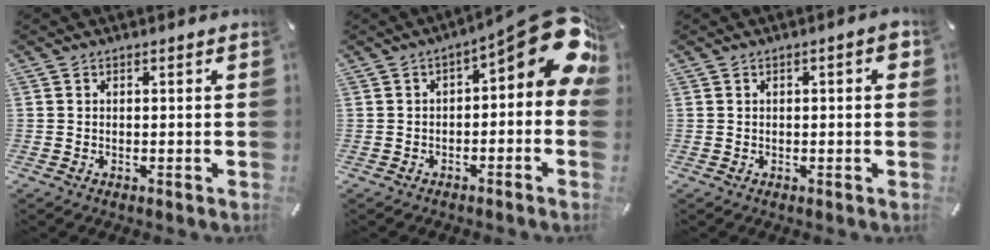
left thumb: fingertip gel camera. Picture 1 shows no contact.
{"total": 15.5, "force": [5.2, 5.9, 13.3], "torque": [-0.168, -0.037, 0.087]}
{"total": 2.7, "force": [0.1, 1.1, 2.4], "torque": [-0.035, 0.006, -0.002]}